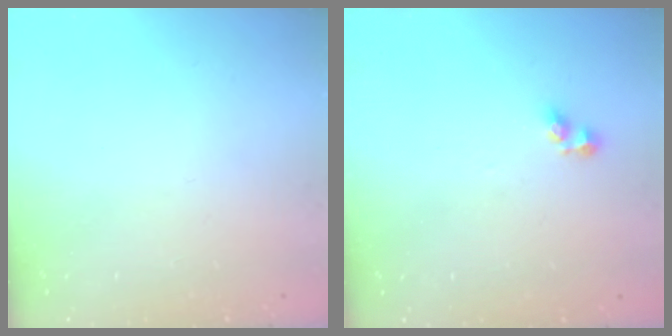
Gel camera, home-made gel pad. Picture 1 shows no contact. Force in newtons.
{"total": 3.9, "press": 3.9, "slide": 0.2}